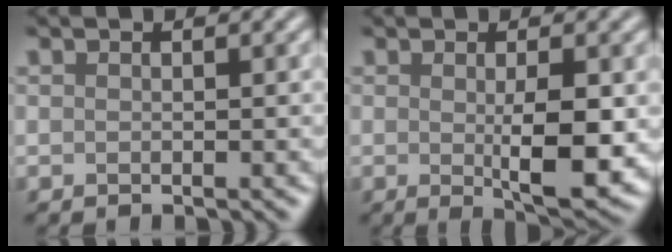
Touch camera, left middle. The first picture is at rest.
{"total": 5.0, "force": [-0.3, 1.1, 4.8], "torque": [-0.075, -0.006, -0.001]}